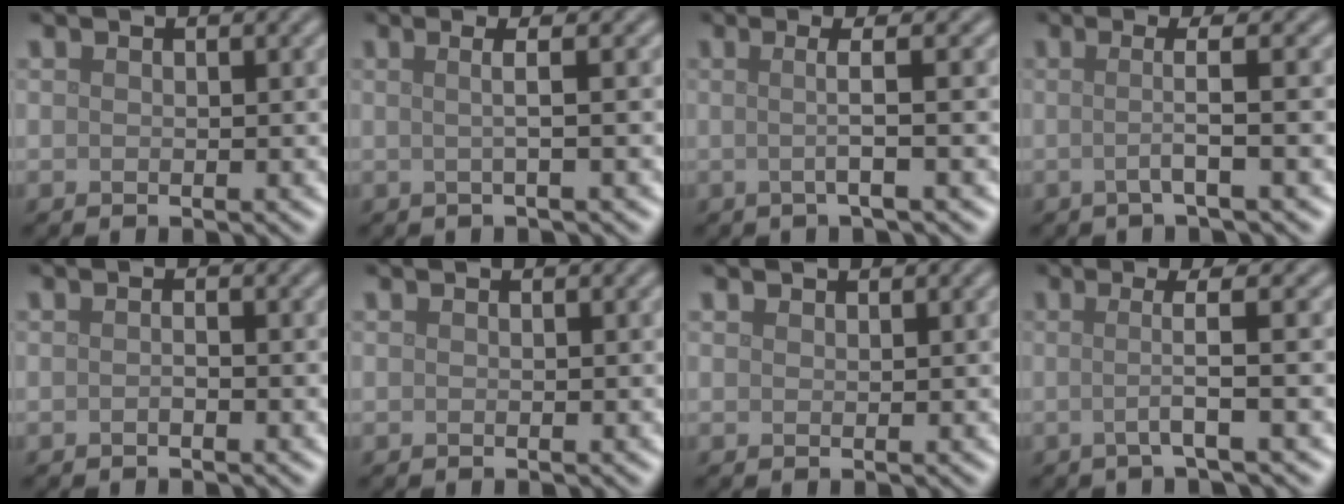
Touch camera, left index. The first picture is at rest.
{"total": 2.3, "force": [0.2, 0.8, 2.2], "torque": [-0.030, 0.006, -0.015]}
{"total": 2.9, "force": [0.1, 0.5, 2.9], "torque": [-0.048, 0.000, -0.011]}
{"total": 3.0, "force": [-0.1, 0.6, 2.9], "torque": [-0.045, -0.004, -0.013]}
{"total": 0.7, "force": [-0.3, 0.1, 0.6], "torque": [-0.013, -0.001, -0.007]}
{"total": 0.0}
{"total": 0.5, "force": [0.5, 0.2, 0.0], "torque": [0.001, 0.000, 0.012]}
{"total": 3.3, "force": [0.0, 0.5, 3.2], "torque": [-0.053, -0.003, -0.011]}